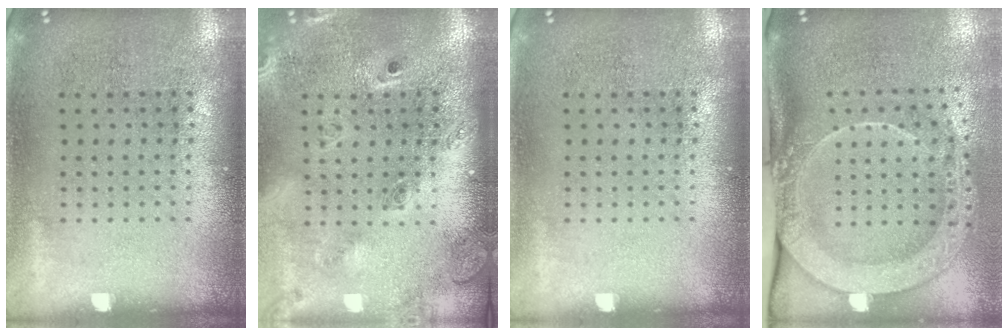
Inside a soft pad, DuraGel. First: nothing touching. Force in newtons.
{"total": 2.5, "press": 1.8, "slide": 1.7}
{"total": 0.0}
{"total": 2.9, "press": 2.1, "slide": 2.0}